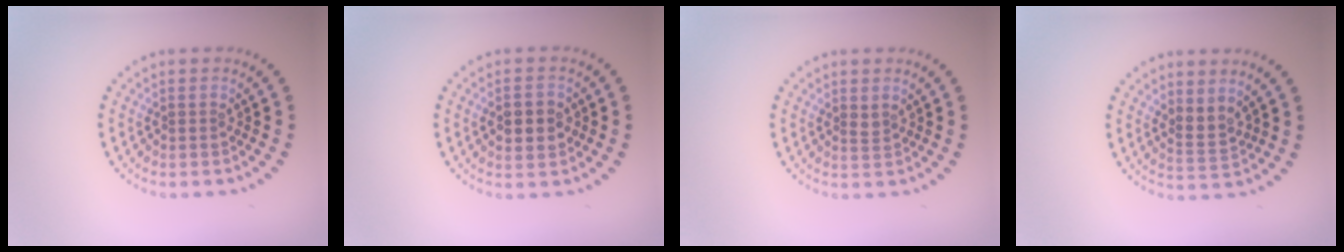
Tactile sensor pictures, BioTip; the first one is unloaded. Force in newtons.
{"total": 3.0, "press": 3.0, "slide": 0.1}
{"total": 0.6, "press": 0.5, "slide": 0.4}
{"total": 2.1, "press": 1.6, "slide": 1.3}